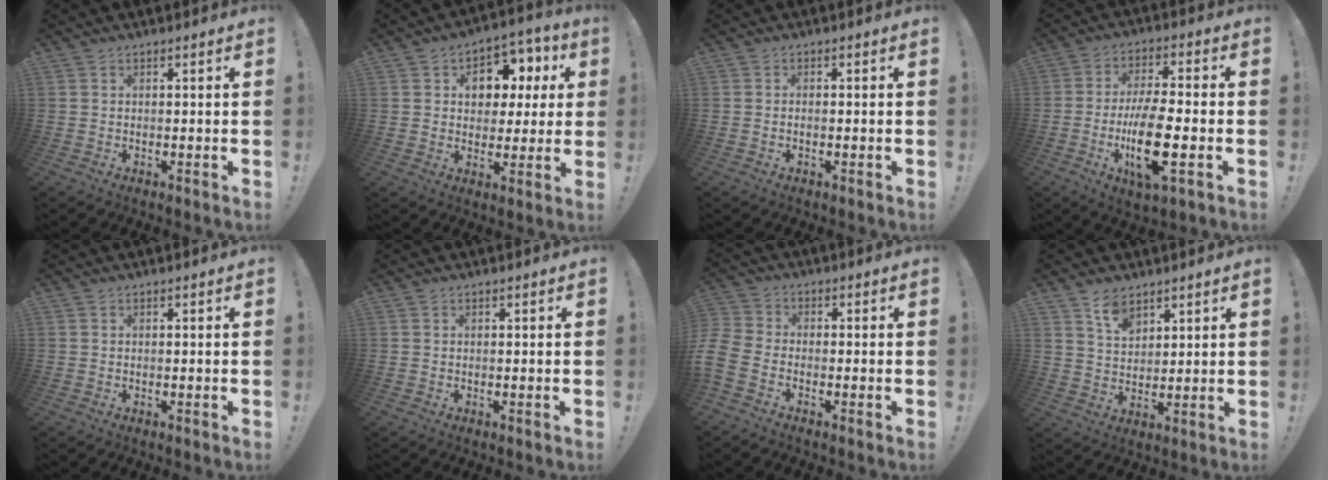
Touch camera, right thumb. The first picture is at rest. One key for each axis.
{"total": 9.9, "fx": 3.0, "fy": 7.9, "fz": 5.1, "tx": -0.060, "ty": -0.016, "tz": 0.058}
{"total": 1.0, "fx": -0.6, "fy": 0.2, "fz": 0.8, "tx": -0.016, "ty": 0.002, "tz": -0.011}
{"total": 15.5, "fx": -4.2, "fy": 5.1, "fz": 14.1, "tx": -0.262, "ty": 0.001, "tz": -0.069}
{"total": 0.0}
{"total": 0.0}
{"total": 6.2, "fx": -3.5, "fy": 3.8, "fz": 3.5, "tx": -0.084, "ty": 0.010, "tz": -0.062}
{"total": 7.1, "fx": 5.2, "fy": 3.7, "fz": 3.1, "tx": -0.054, "ty": -0.029, "tz": 0.096}